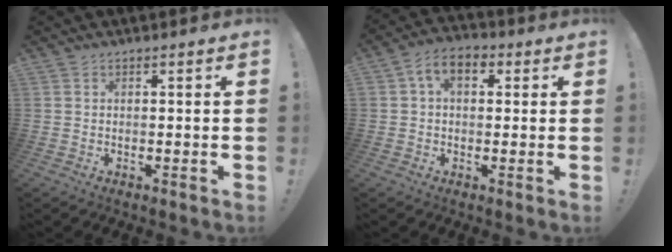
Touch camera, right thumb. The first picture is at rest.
{"total": 7.2, "force": [1.9, 4.7, 5.1], "torque": [-0.085, 0.009, 0.037]}